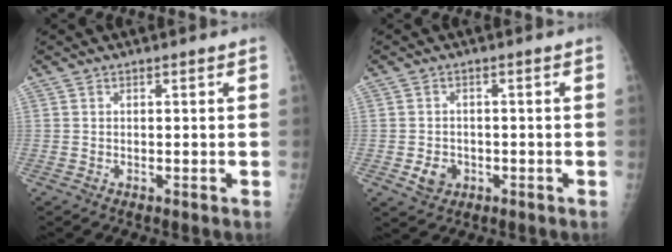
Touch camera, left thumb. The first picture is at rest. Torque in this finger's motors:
{"motor_torque": [-0.16, 0.13, 0.08, 0.03, 0.00]}